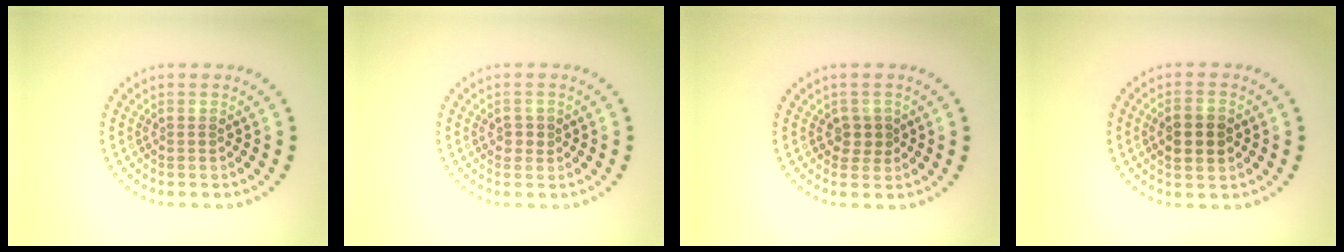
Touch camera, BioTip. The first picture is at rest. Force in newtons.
{"total": 1.2, "press": 1.1, "slide": 0.3}
{"total": 1.7, "press": 1.5, "slide": 0.8}
{"total": 2.9, "press": 2.9, "slide": 0.2}